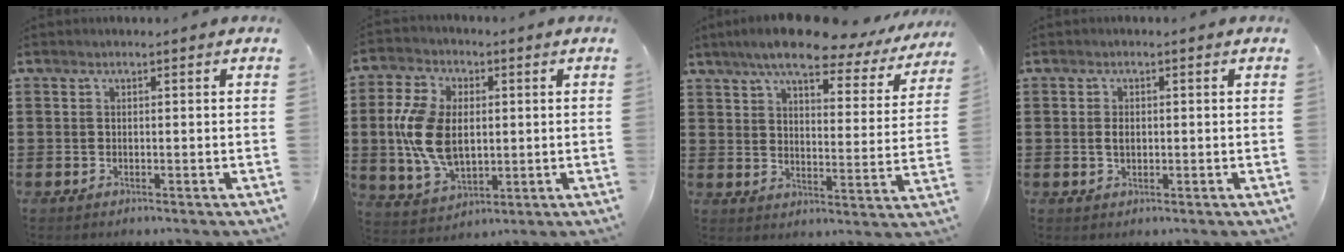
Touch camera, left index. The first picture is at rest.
{"total": 11.0, "force": [0.5, 7.1, 8.4], "torque": [-0.204, 0.007, 0.005]}
{"total": 9.2, "force": [7.6, 1.3, 4.9], "torque": [-0.101, -0.037, 0.126]}
{"total": 1.7, "force": [0.0, 1.0, 1.4], "torque": [-0.030, 0.004, 0.000]}